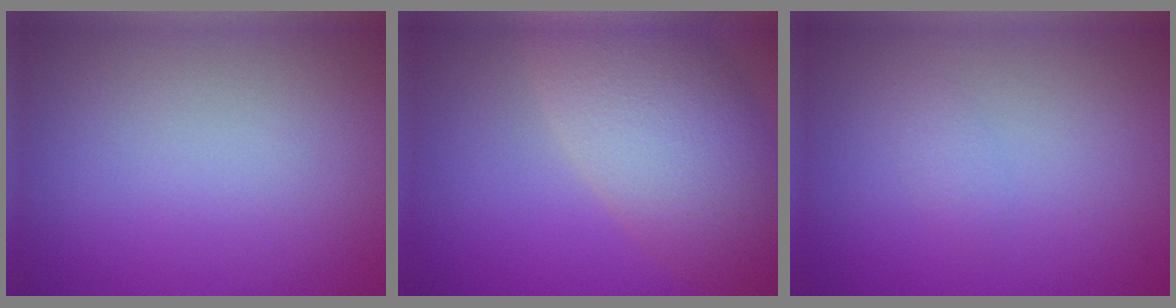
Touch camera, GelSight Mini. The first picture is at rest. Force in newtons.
{"total": 8.4, "press": 8.4, "slide": 0.6}
{"total": 0.9, "press": 0.9, "slide": 0.0}